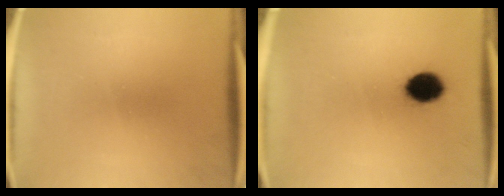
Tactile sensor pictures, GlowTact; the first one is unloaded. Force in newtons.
{"total": 8.2}